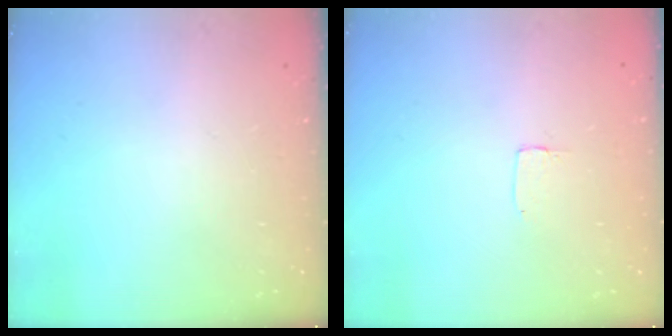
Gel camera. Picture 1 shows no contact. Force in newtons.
{"total": 1.2, "press": 1.2, "slide": 0.0}